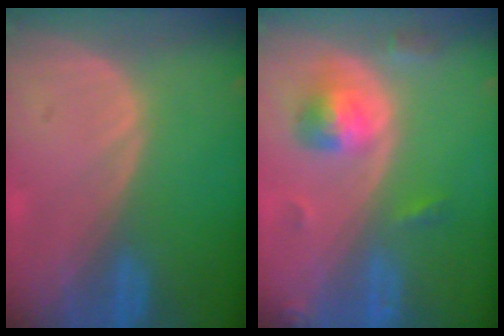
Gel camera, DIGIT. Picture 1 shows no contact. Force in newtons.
{"total": 5.3, "press": 5.1, "slide": 1.5}